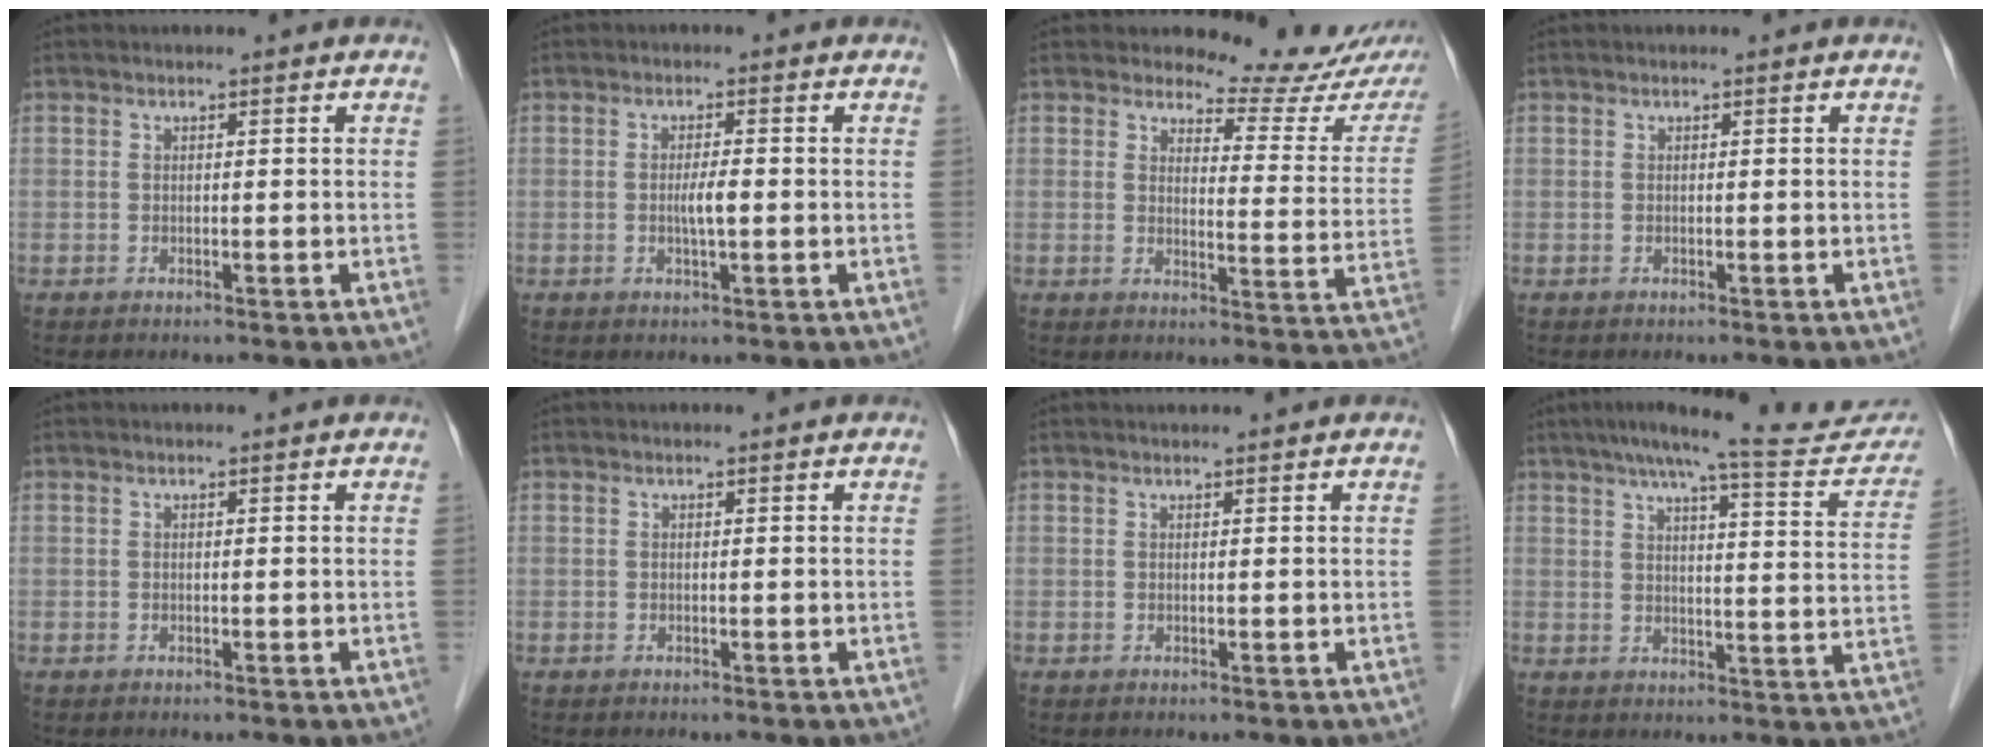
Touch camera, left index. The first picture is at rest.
{"total": 2.4, "force": [-0.4, 0.3, 2.4], "torque": [-0.048, -0.001, -0.008]}
{"total": 10.4, "force": [10.1, 1.4, 1.9], "torque": [-0.004, -0.059, 0.101]}
{"total": 0.0}
{"total": 0.0}
{"total": 0.0}
{"total": 1.4, "force": [1.3, -0.1, 0.4], "torque": [-0.007, 0.016, 0.024]}
{"total": 17.4, "force": [15.8, 1.7, 7.1], "torque": [-0.091, -0.016, 0.189]}